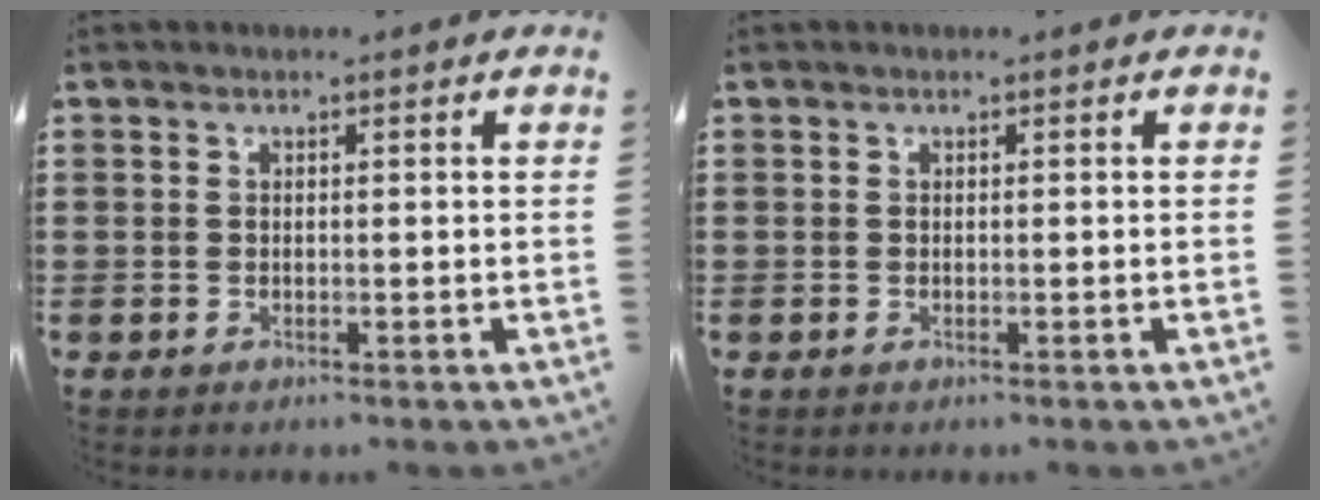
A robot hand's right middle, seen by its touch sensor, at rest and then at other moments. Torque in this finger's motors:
{"motor_torque": [0.00, 0.00, 0.00, -0.01]}